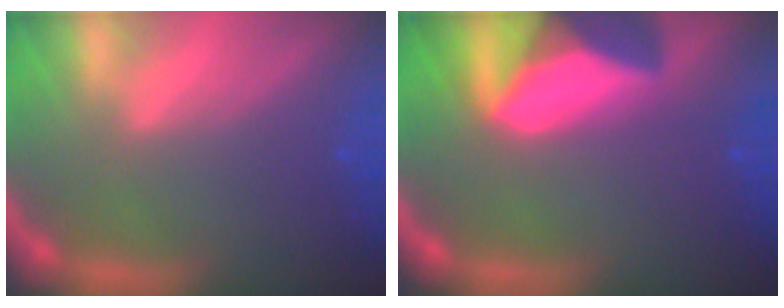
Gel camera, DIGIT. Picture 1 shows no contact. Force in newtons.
{"total": 9.4}